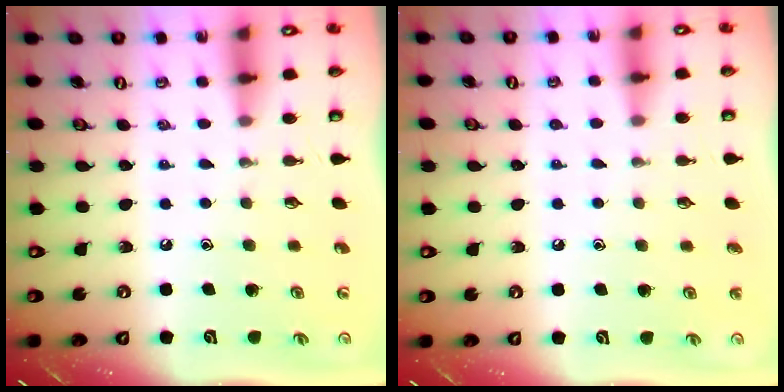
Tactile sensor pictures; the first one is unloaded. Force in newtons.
{"total": 2.7, "press": 2.6, "slide": 0.7}